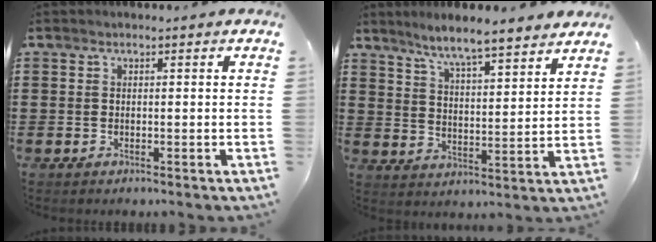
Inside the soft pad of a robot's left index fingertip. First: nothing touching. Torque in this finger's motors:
{"motor_torque": [1.24, -0.89, 0.34, 0.15]}